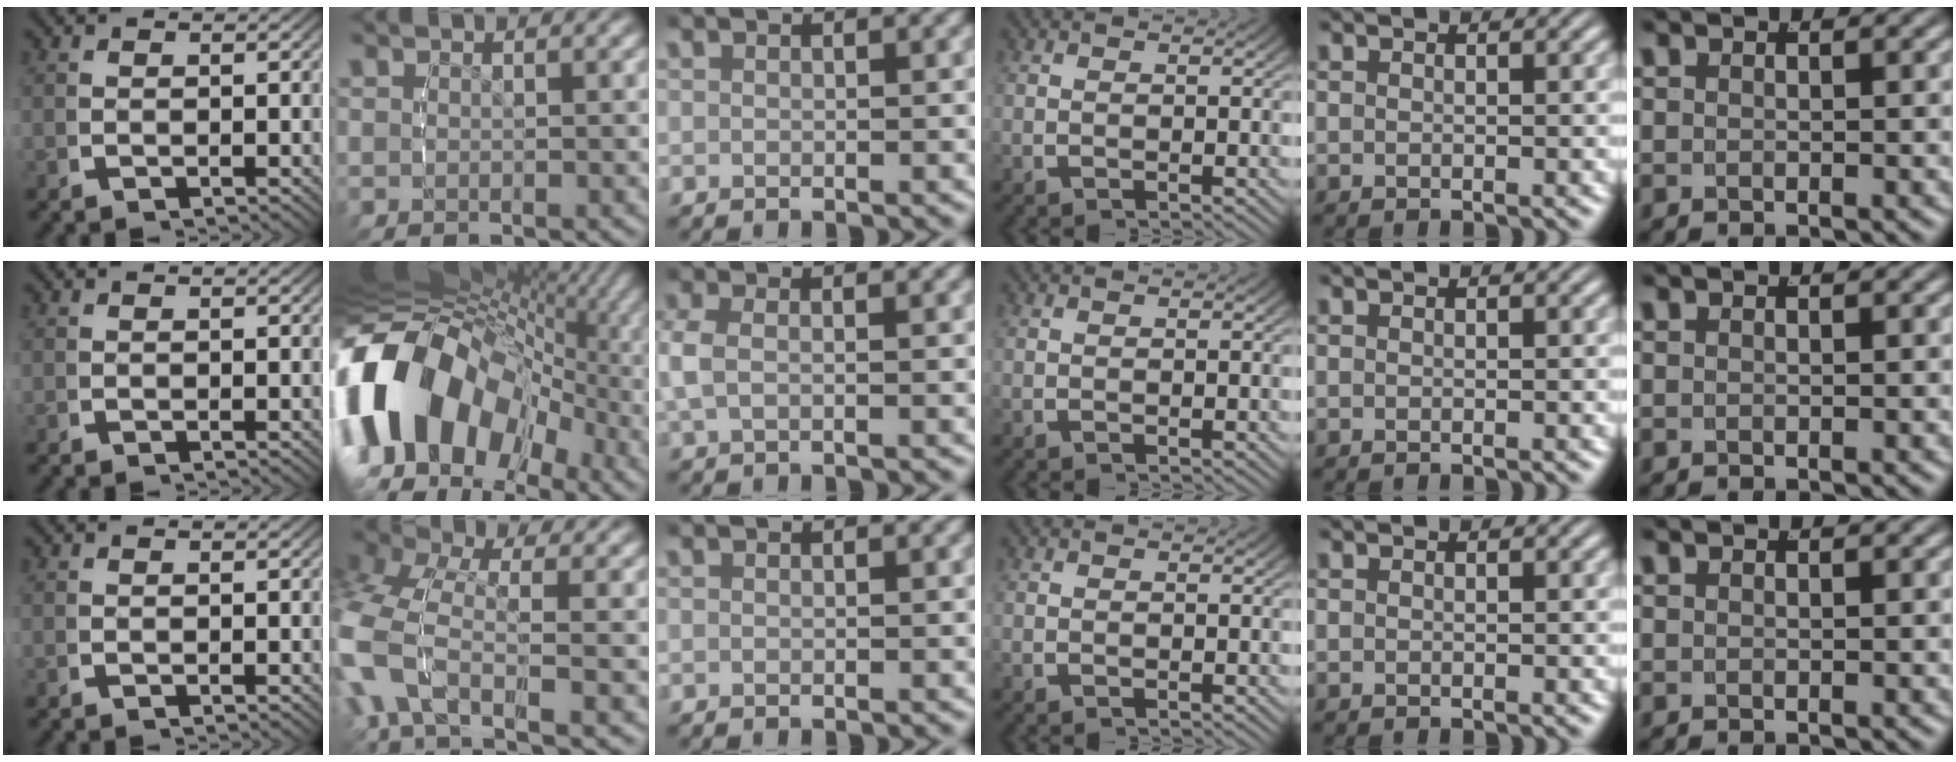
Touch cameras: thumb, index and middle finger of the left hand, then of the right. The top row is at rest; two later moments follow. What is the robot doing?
{"motion": "lift_and_place", "object": "bottle cap"}